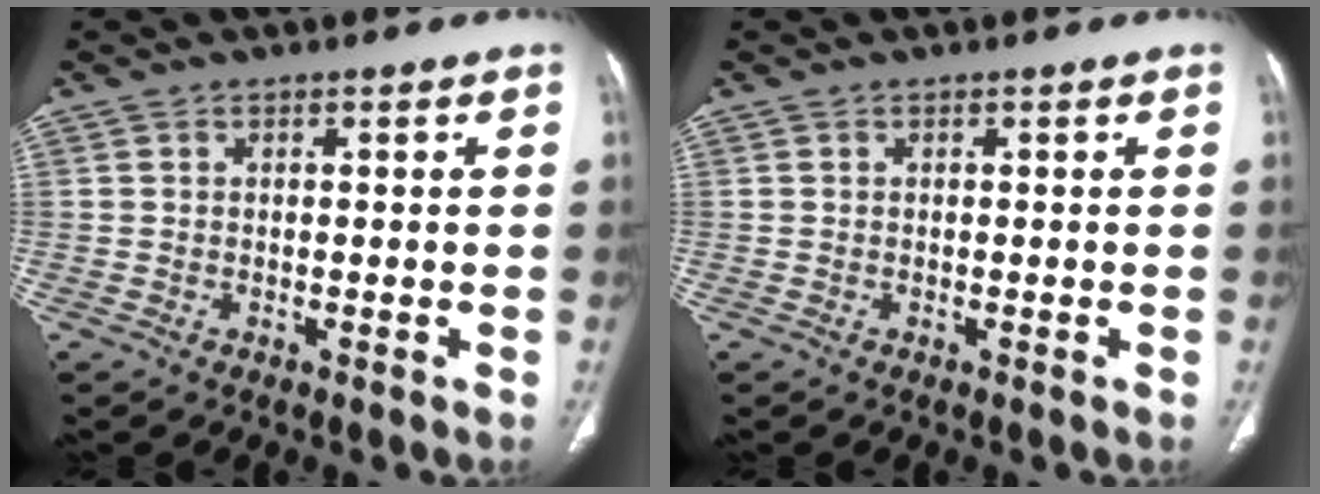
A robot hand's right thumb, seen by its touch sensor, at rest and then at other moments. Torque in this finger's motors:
{"motor_torque": [-0.02, 0.02, -0.34, -0.34, 0.01]}